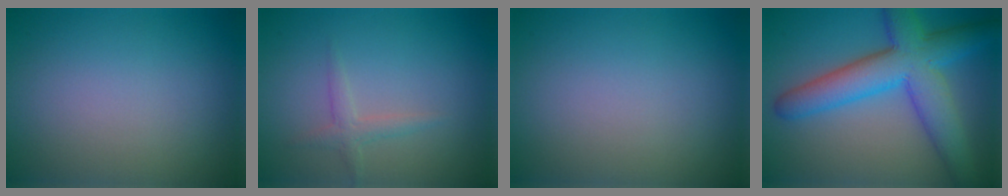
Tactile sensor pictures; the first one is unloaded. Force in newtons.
{"total": 1.5, "press": 1.5, "slide": 0.0}
{"total": 0.0}
{"total": 9.0, "press": 9.0, "slide": 0.2}